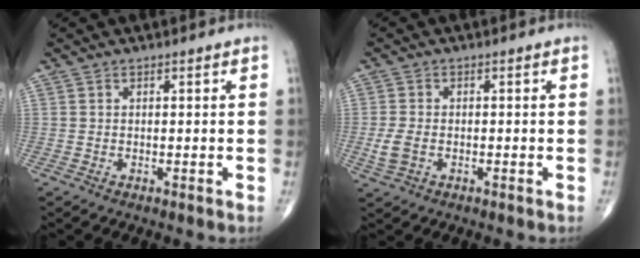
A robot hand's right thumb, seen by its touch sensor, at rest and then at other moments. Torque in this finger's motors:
{"motor_torque": [-0.18, 0.19, -0.05, 0.13, 0.05]}